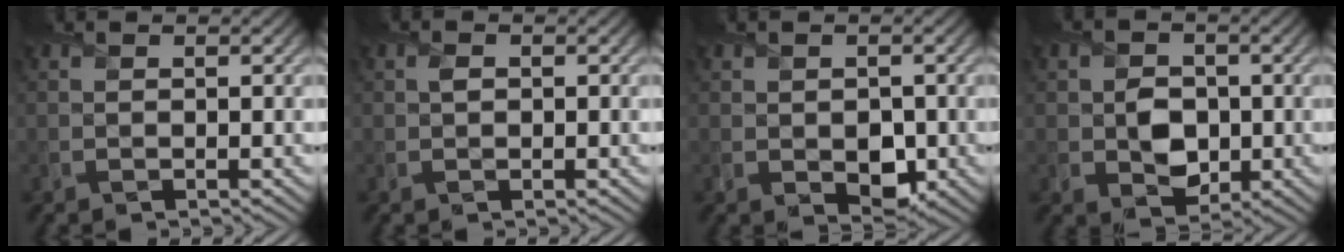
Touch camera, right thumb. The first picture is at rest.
{"total": 0.6, "force": [0.2, 0.5, 0.3], "torque": [-0.007, 0.002, 0.001]}
{"total": 3.2, "force": [-0.5, 2.4, 2.1], "torque": [-0.039, -0.018, -0.002]}
{"total": 4.5, "force": [-0.3, 3.8, 2.5], "torque": [-0.050, -0.005, -0.007]}